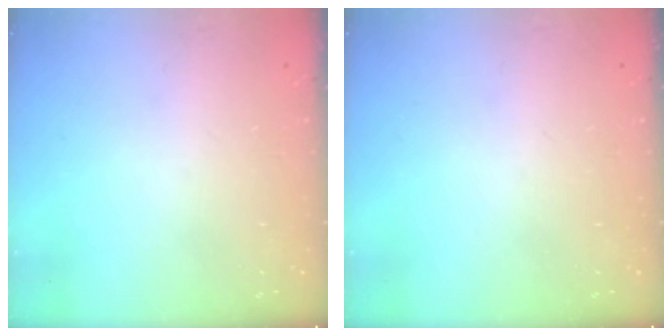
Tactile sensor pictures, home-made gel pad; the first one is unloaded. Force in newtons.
{"total": 0.0}